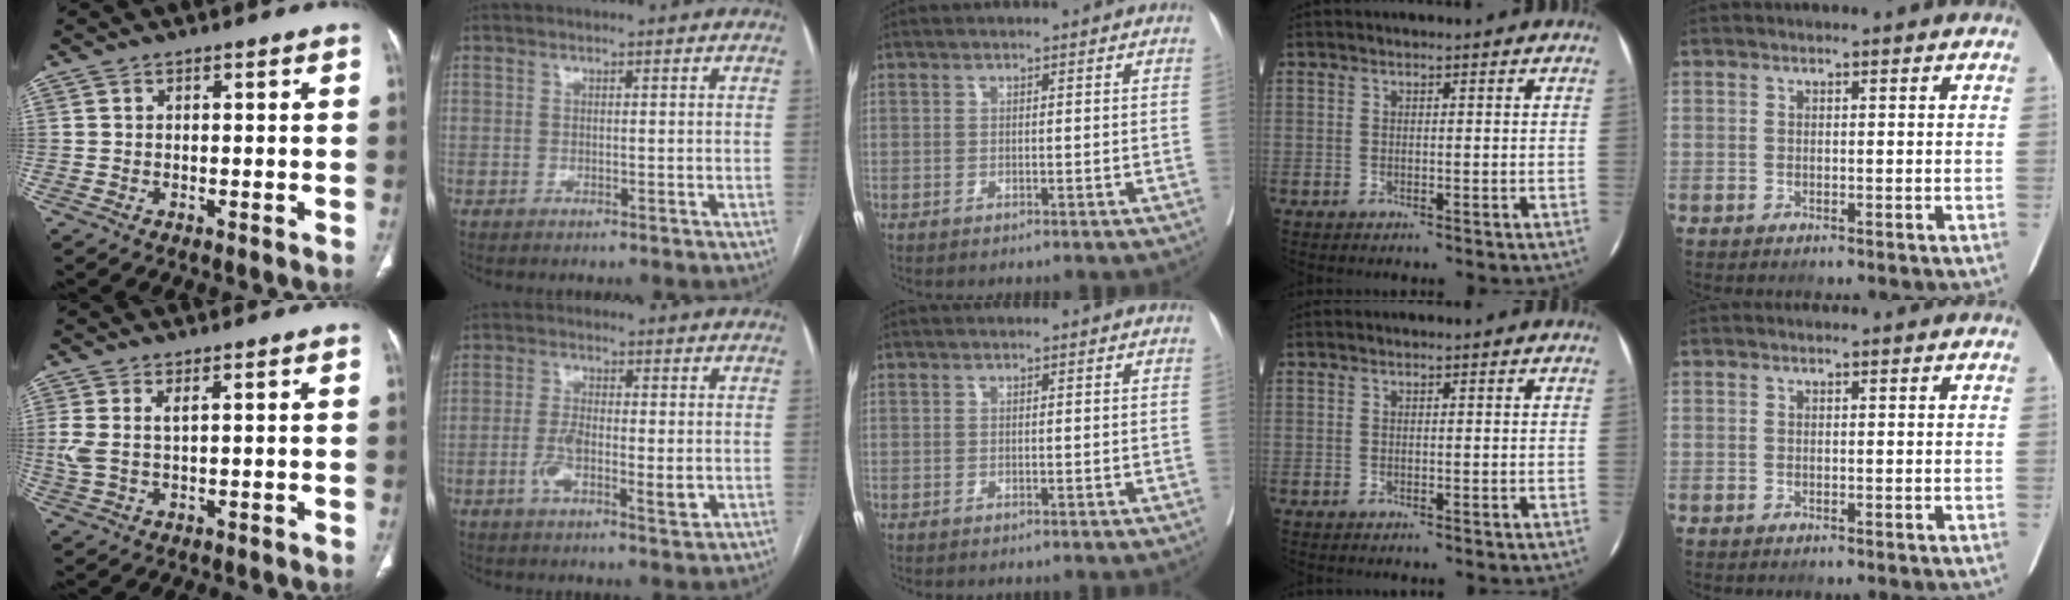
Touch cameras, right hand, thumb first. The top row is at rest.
{"thumb": {"total": 3.9, "force": [1.2, 1.3, 3.4], "torque": [-0.099, 0.002, 0.032]}, "index": {"total": 6.9, "force": [-1.4, 2.2, 6.4], "torque": [-0.115, -0.005, -0.024]}}